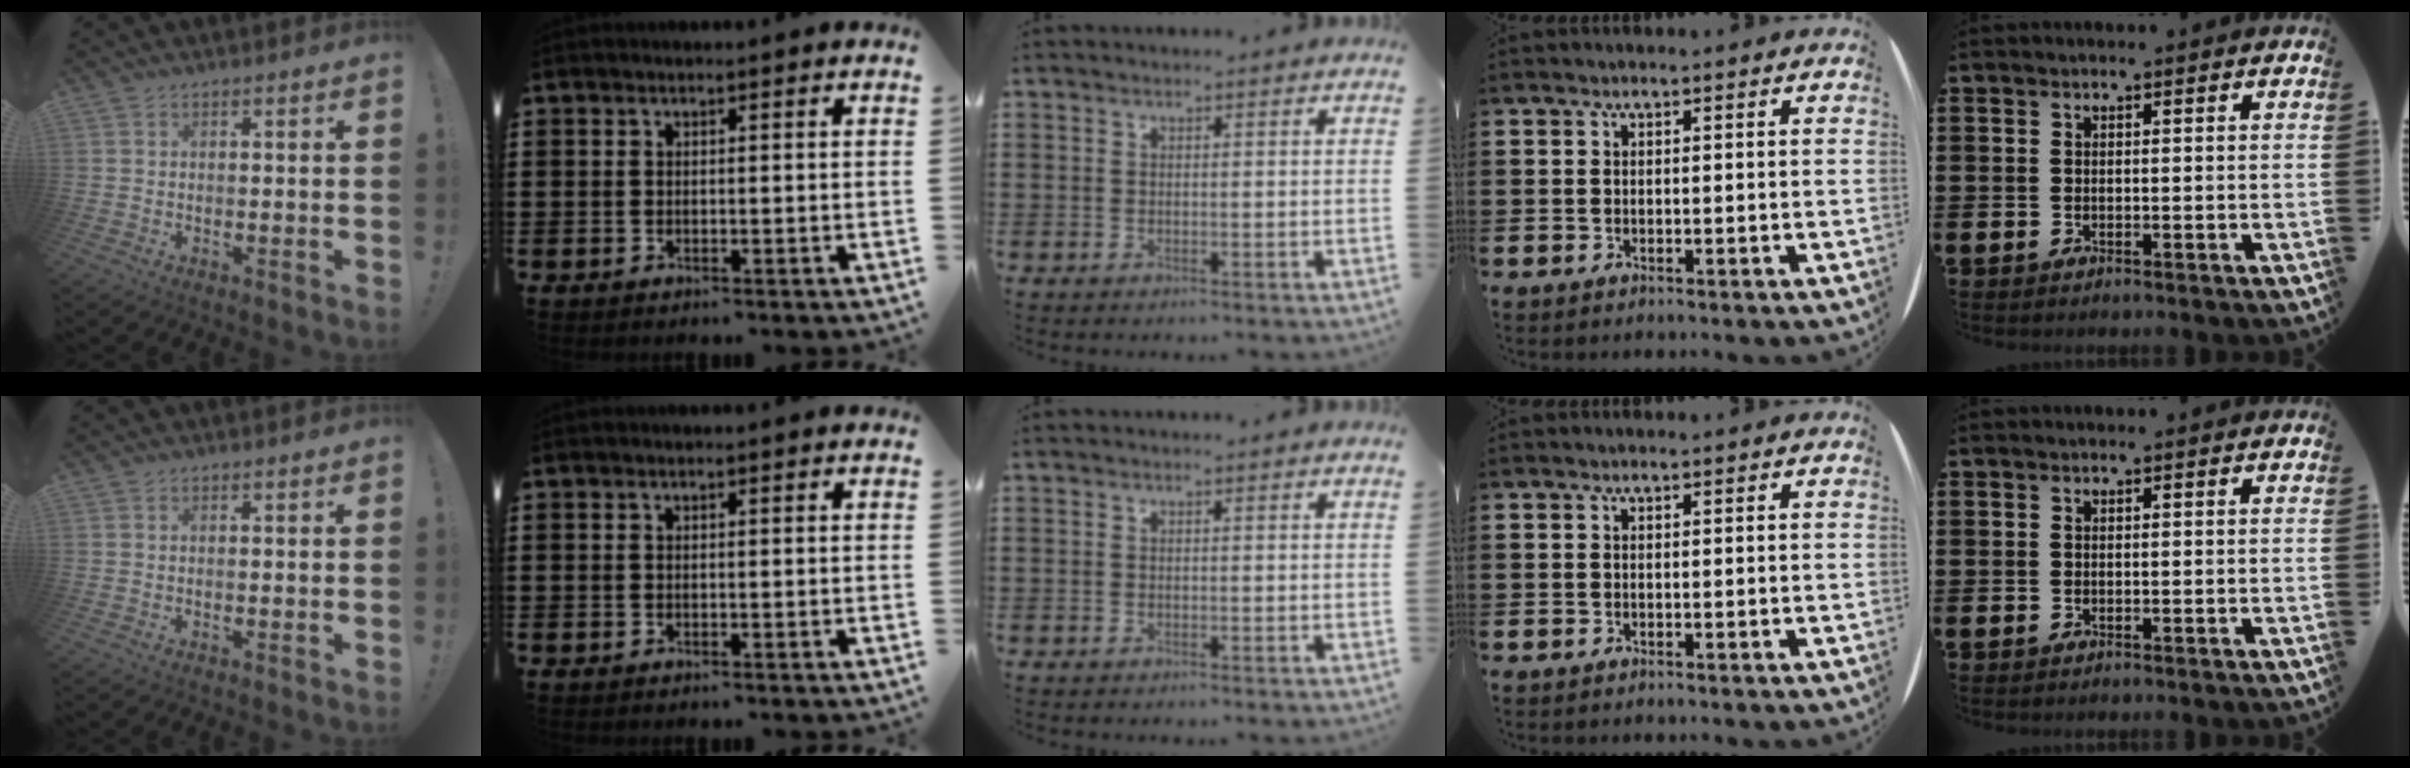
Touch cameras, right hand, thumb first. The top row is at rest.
{}